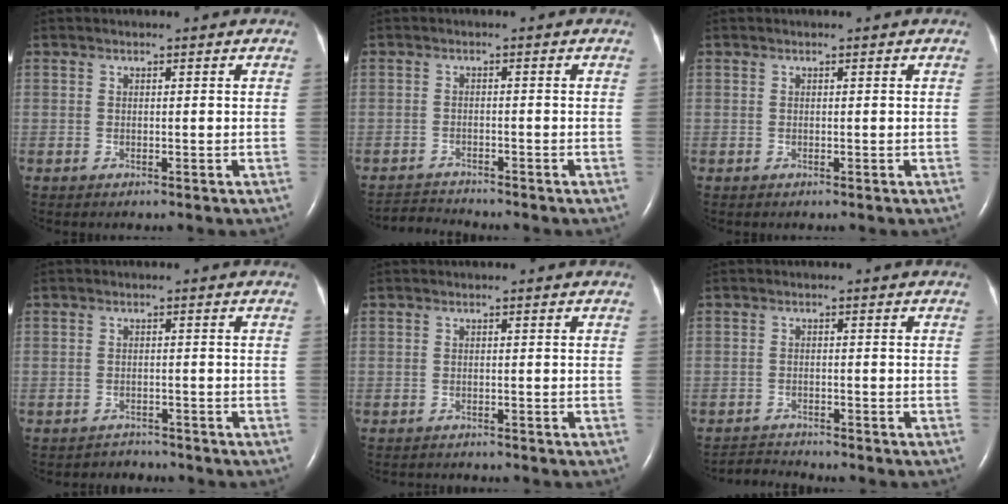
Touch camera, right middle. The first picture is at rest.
{"total": 3.0, "force": [-2.8, -0.6, -0.6], "torque": [0.010, -0.020, -0.048]}
{"total": 0.0}
{"total": 2.0, "force": [-1.7, 0.3, -1.0], "torque": [0.010, -0.010, -0.027]}
{"total": 1.4, "force": [-1.4, 0.1, 0.0], "torque": [0.000, -0.005, -0.017]}
{"total": 2.6, "force": [-2.4, -0.6, -0.7], "torque": [0.011, -0.020, -0.041]}